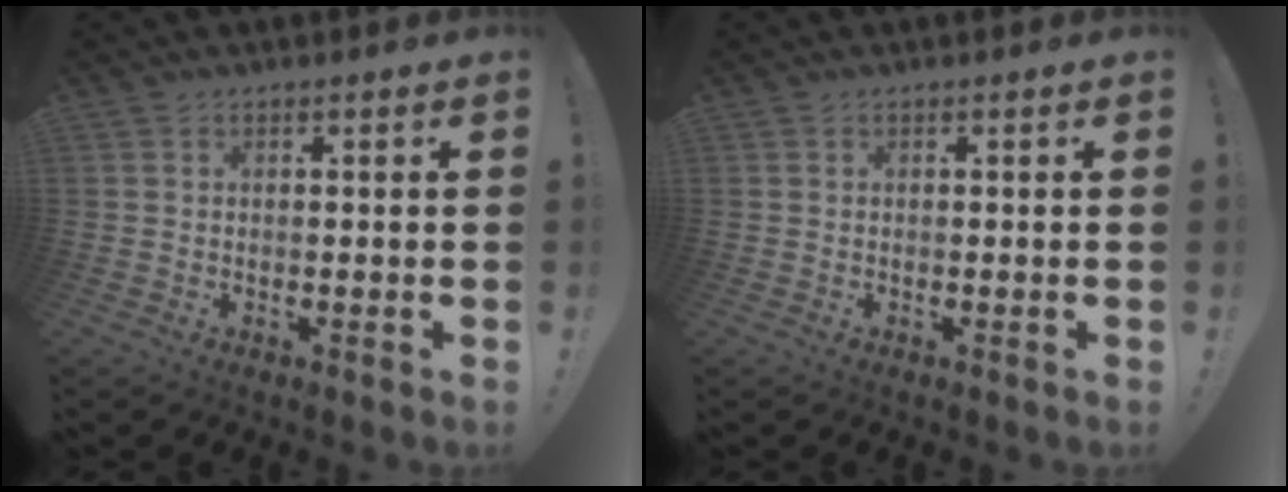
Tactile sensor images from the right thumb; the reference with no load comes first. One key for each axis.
{"total": 0.0}